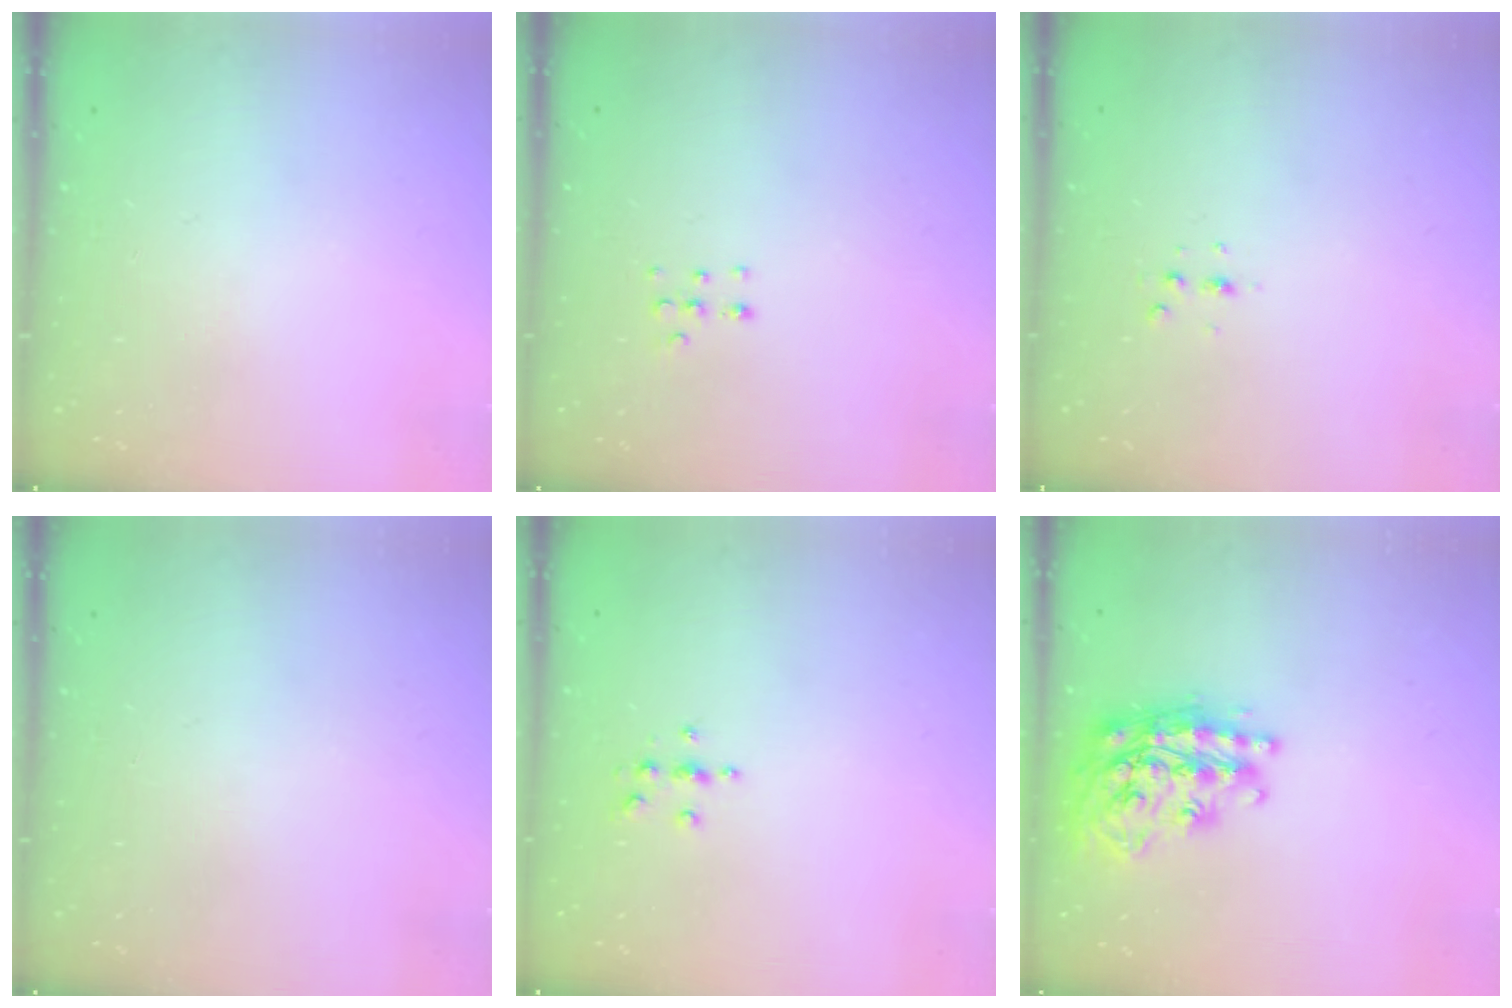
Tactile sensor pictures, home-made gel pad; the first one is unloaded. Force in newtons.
{"total": 3.9, "press": 3.8, "slide": 1.0}
{"total": 2.8, "press": 2.8, "slide": 0.7}
{"total": 0.0}
{"total": 4.0, "press": 3.9, "slide": 0.6}
{"total": 23.5, "press": 23.4, "slide": 2.0}